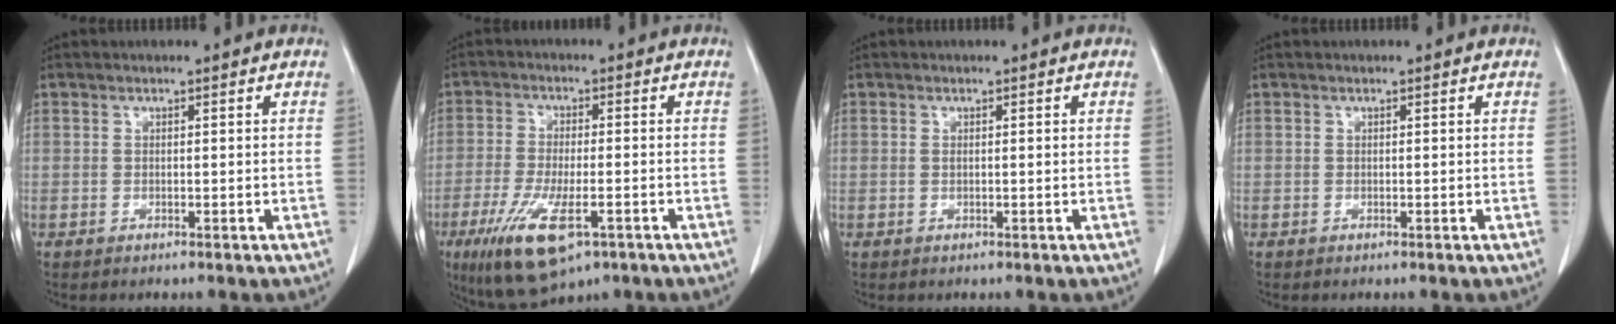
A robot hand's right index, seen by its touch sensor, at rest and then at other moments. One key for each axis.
{"total": 11.4, "fx": -5.7, "fy": 3.3, "fz": 9.3, "tx": -0.179, "ty": -0.026, "tz": -0.089}
{"total": 0.7, "fx": 0.1, "fy": 0.1, "fz": 0.7, "tx": -0.017, "ty": -0.001, "tz": 0.004}
{"total": 0.0}